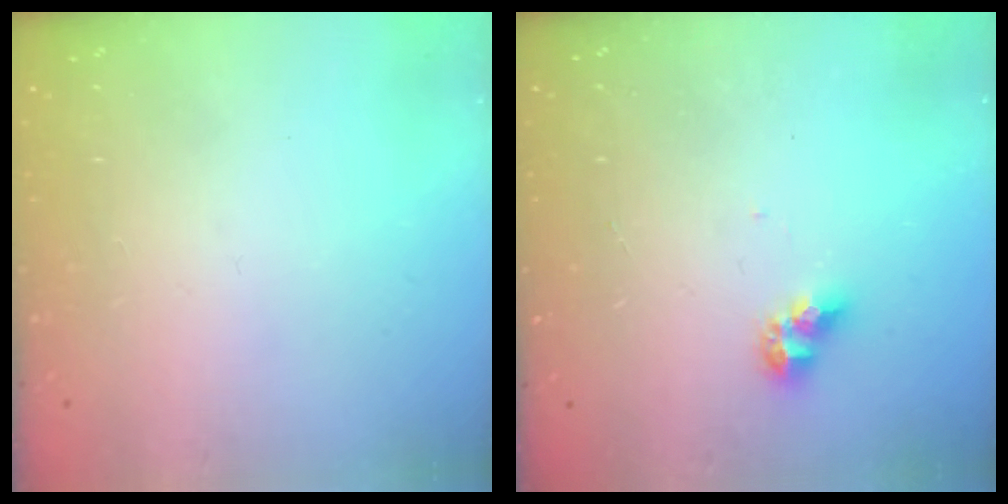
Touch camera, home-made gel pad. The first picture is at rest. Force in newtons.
{"total": 6.3, "press": 6.3, "slide": 0.5}